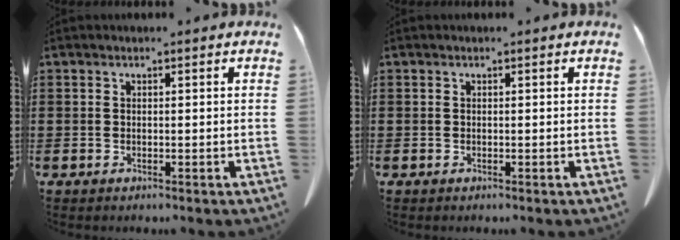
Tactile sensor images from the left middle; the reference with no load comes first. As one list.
[{"total": 0.0}]